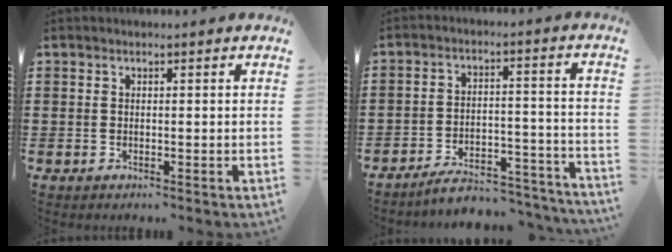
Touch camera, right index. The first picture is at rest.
{"total": 5.4, "force": [-5.1, 0.8, 1.8], "torque": [-0.027, 0.001, -0.097]}